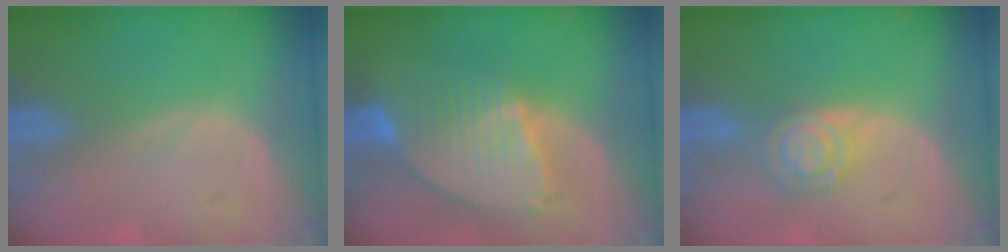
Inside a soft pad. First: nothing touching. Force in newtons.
{"total": 8.6, "press": 7.5, "slide": 4.2}
{"total": 5.5, "press": 4.9, "slide": 2.6}